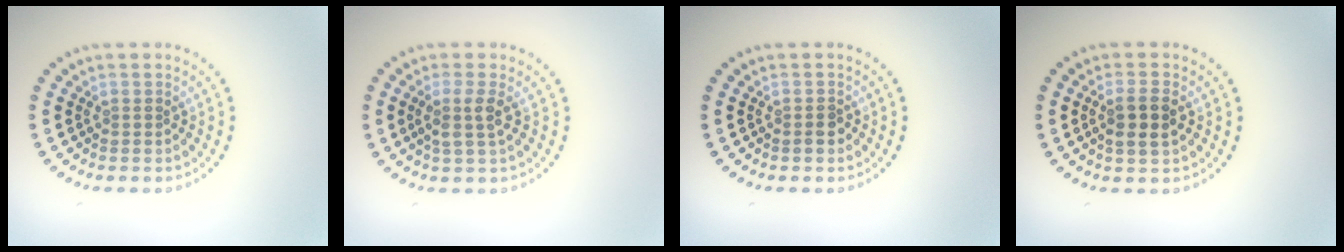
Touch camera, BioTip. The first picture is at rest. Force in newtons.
{"total": 2.1, "press": 1.8, "slide": 1.1}
{"total": 1.3, "press": 1.1, "slide": 0.6}
{"total": 2.7, "press": 2.6, "slide": 0.9}